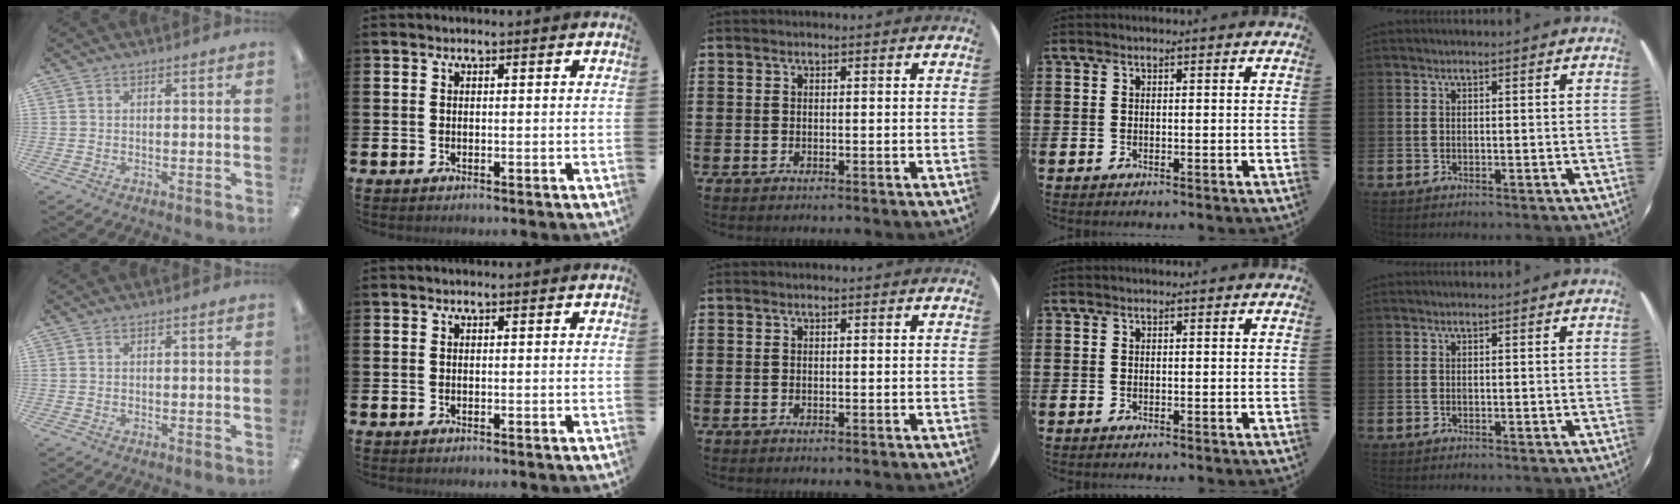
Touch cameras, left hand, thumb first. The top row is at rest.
{}